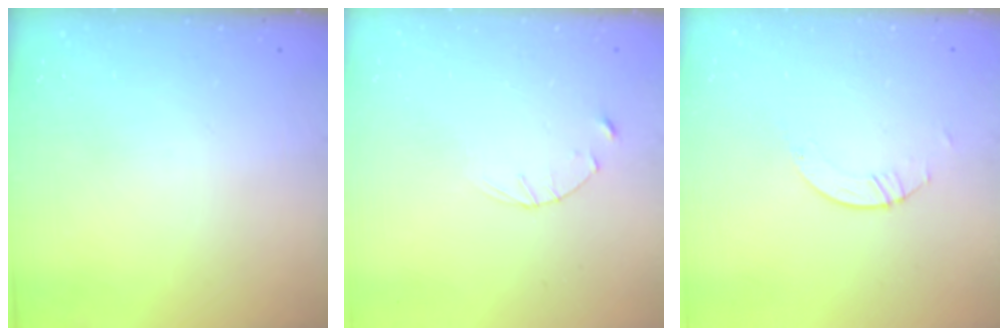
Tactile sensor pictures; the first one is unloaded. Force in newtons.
{"total": 2.8, "press": 2.8, "slide": 0.4}
{"total": 1.1, "press": 1.1, "slide": 0.1}